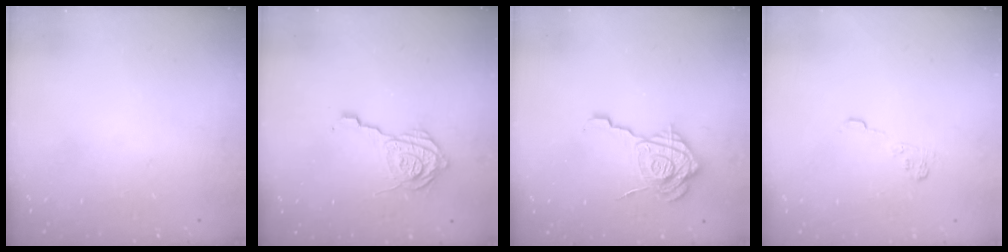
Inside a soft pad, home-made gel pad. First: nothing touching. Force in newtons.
{"total": 14.4, "press": 14.3, "slide": 1.9}
{"total": 18.2, "press": 18.1, "slide": 2.0}
{"total": 4.1, "press": 3.8, "slide": 1.5}